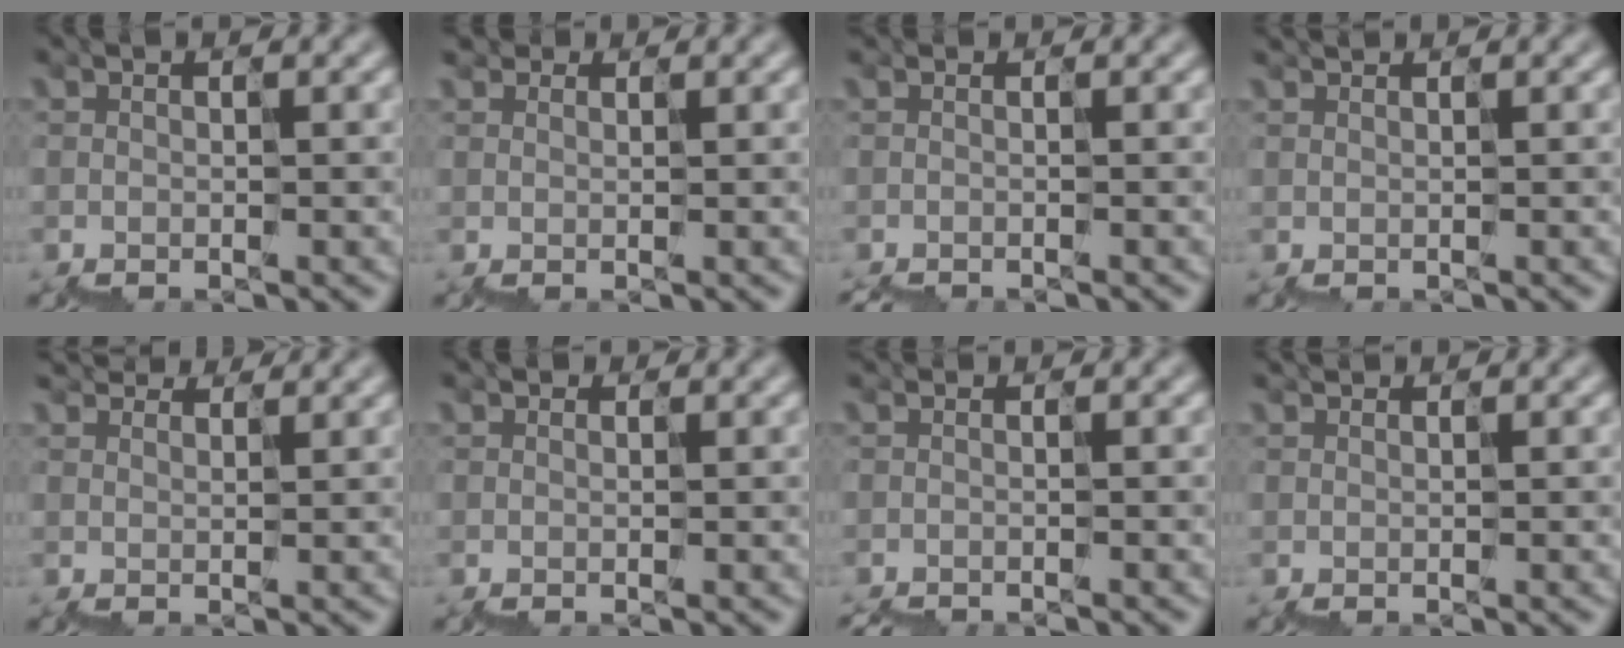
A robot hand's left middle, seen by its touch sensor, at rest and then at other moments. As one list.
[{"total": 1.7, "force": [1.5, 0.7, 0.0], "torque": [-0.001, 0.014, 0.021]}, {"total": 0.9, "force": [-0.8, 0.2, 0.0], "torque": [0.013, -0.005, -0.008]}, {"total": 0.9, "force": [0.8, 0.4, 0.2], "torque": [0.004, 0.013, 0.008]}, {"total": 4.8, "force": [4.4, 1.5, 1.2], "torque": [-0.030, 0.035, 0.050]}, {"total": 0.7, "force": [0.5, 0.5, 0.1], "torque": [0.008, 0.013, 0.006]}, {"total": 1.2, "force": [-1.1, 0.3, 0.2], "torque": [0.014, -0.007, -0.008]}, {"total": 0.9, "force": [0.8, 0.3, 0.1], "torque": [0.003, 0.013, 0.008]}]